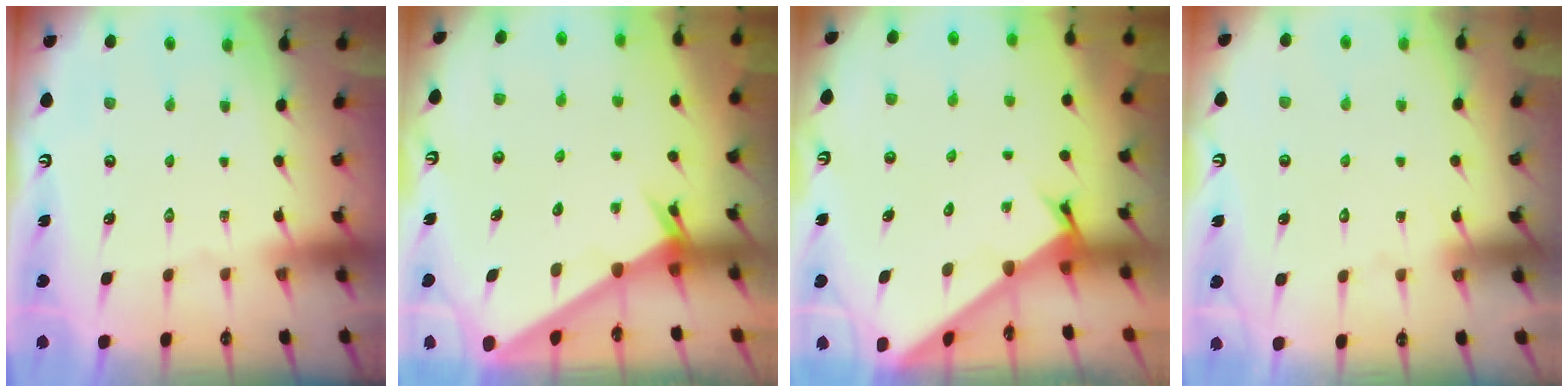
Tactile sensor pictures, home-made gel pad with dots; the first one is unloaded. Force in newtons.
{"total": 2.5, "press": 2.5, "slide": 0.3}
{"total": 2.4, "press": 2.4, "slide": 0.2}
{"total": 6.2, "press": 6.2, "slide": 0.4}